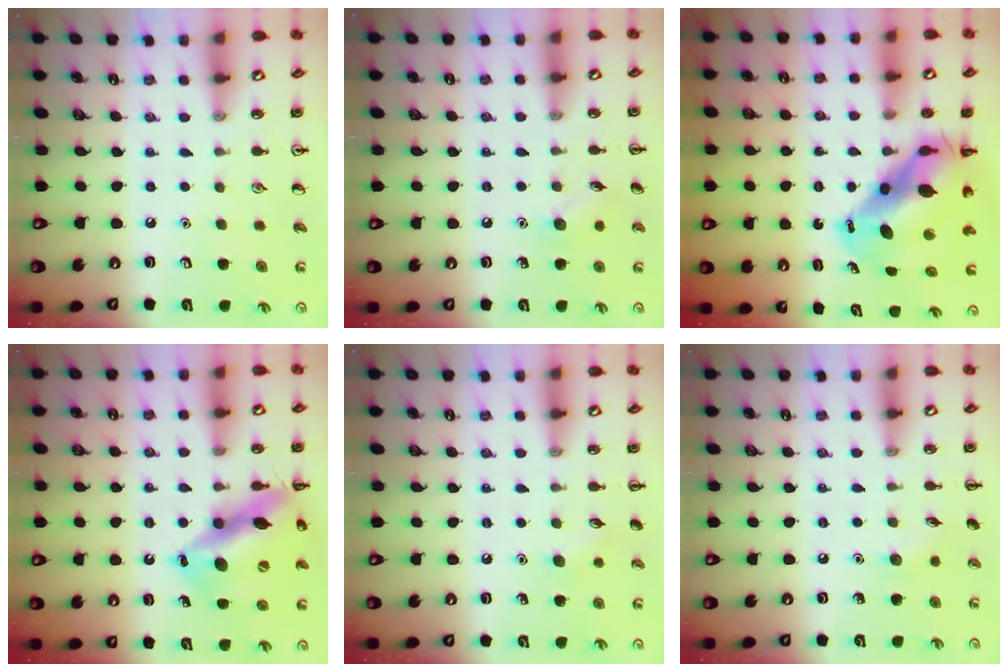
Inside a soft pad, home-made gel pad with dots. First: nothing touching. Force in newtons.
{"total": 6.9, "press": 6.7, "slide": 1.8}
{"total": 12.9, "press": 12.5, "slide": 3.5}
{"total": 16.8, "press": 16.6, "slide": 2.6}
{"total": 5.6, "press": 5.4, "slide": 1.5}
{"total": 5.7, "press": 5.6, "slide": 1.5}